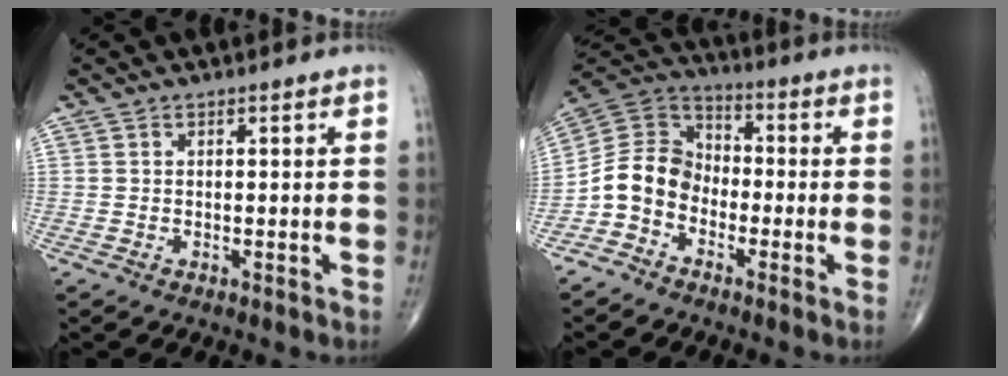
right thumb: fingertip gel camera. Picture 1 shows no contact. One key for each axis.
{"total": 9.5, "fx": -3.7, "fy": 7.4, "fz": 4.5, "tx": -0.073, "ty": 0.056, "tz": -0.088}